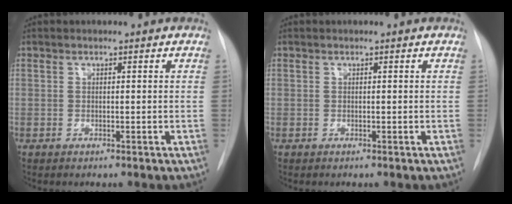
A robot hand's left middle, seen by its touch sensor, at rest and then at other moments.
{"total": 0.0}